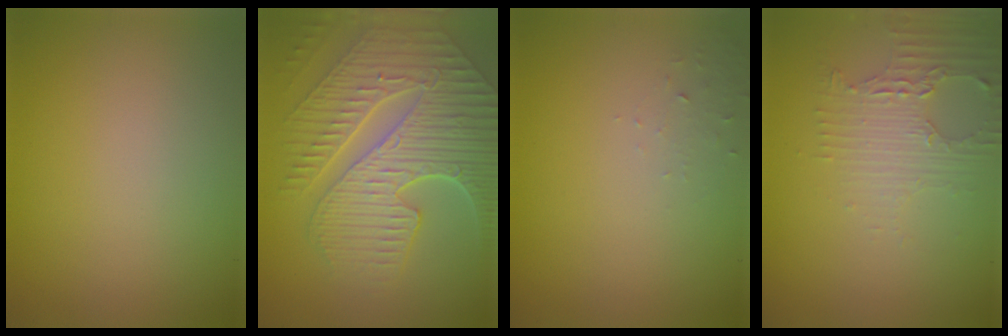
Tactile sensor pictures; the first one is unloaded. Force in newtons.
{"total": 9.5, "press": 6.5, "slide": 7.0}
{"total": 1.0, "press": 0.9, "slide": 0.1}
{"total": 2.9, "press": 2.5, "slide": 1.5}